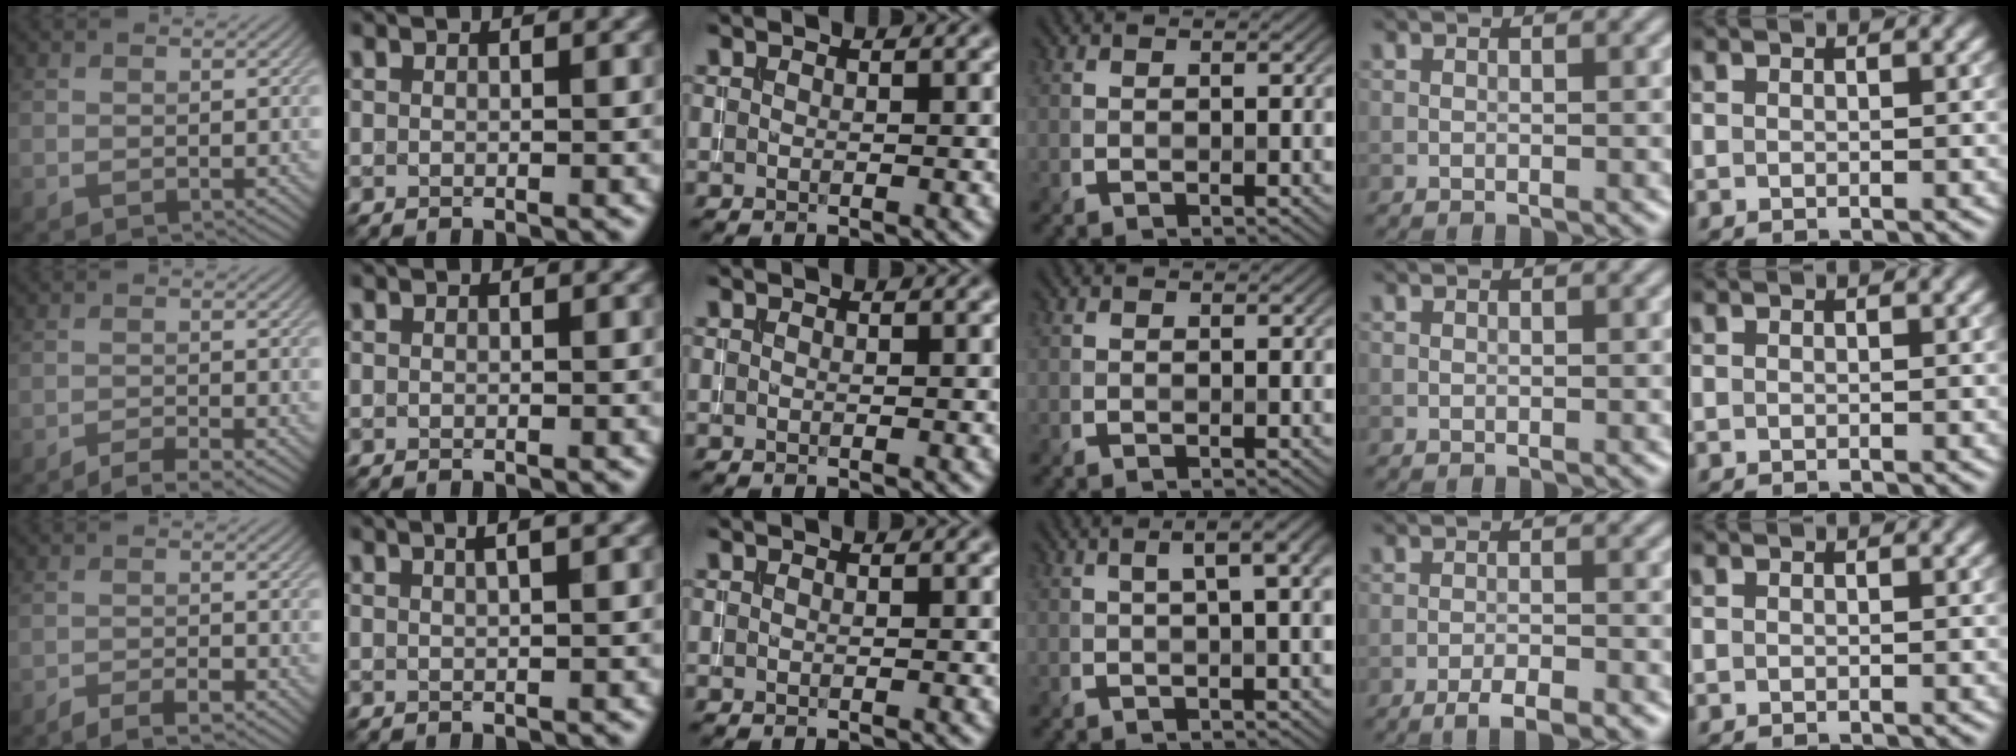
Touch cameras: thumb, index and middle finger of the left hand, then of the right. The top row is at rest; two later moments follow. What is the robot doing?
{"motion": "pour", "object": "almond"}